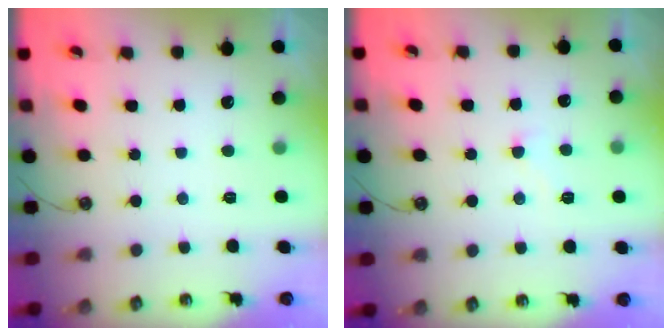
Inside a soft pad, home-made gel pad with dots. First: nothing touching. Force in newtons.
{"total": 3.7, "press": 3.7, "slide": 0.4}